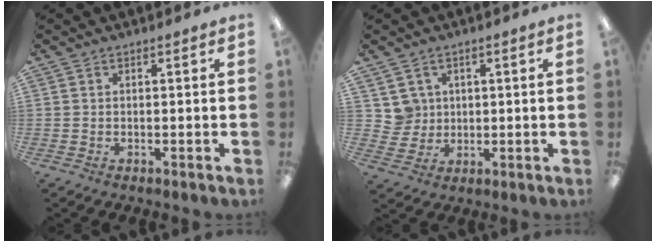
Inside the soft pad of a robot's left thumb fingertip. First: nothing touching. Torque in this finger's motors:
{"motor_torque": [-0.18, 0.05, 0.25, -0.27, 0.00]}